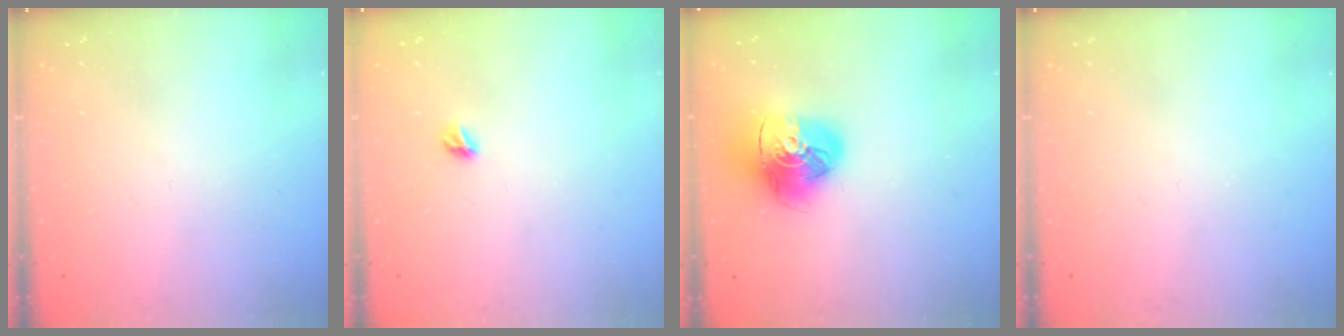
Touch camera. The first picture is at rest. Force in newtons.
{"total": 5.1, "press": 5.1, "slide": 0.5}
{"total": 15.7, "press": 15.6, "slide": 1.9}
{"total": 0.0}